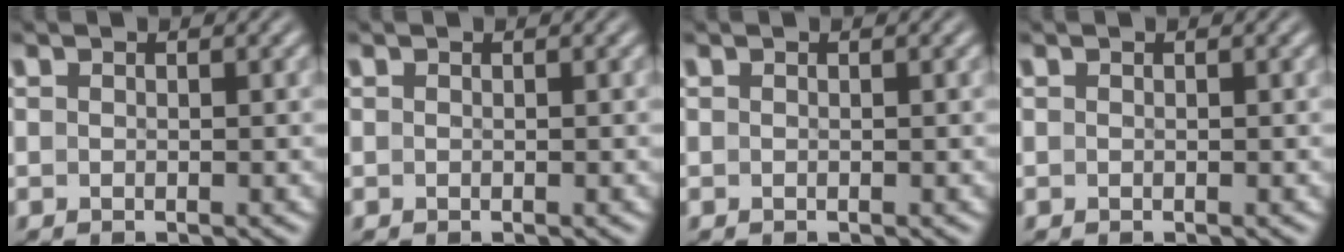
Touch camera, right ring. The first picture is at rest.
{"total": 0.0}
{"total": 0.0}
{"total": 0.0}